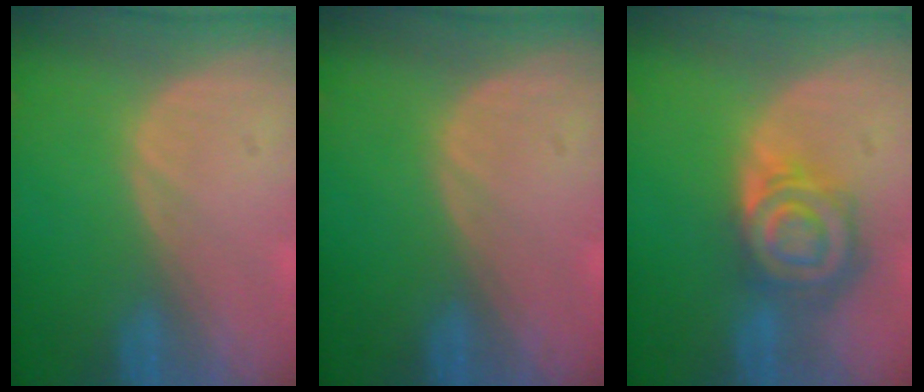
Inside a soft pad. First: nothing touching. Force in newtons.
{"total": 0.0}
{"total": 8.3, "press": 7.1, "slide": 4.2}